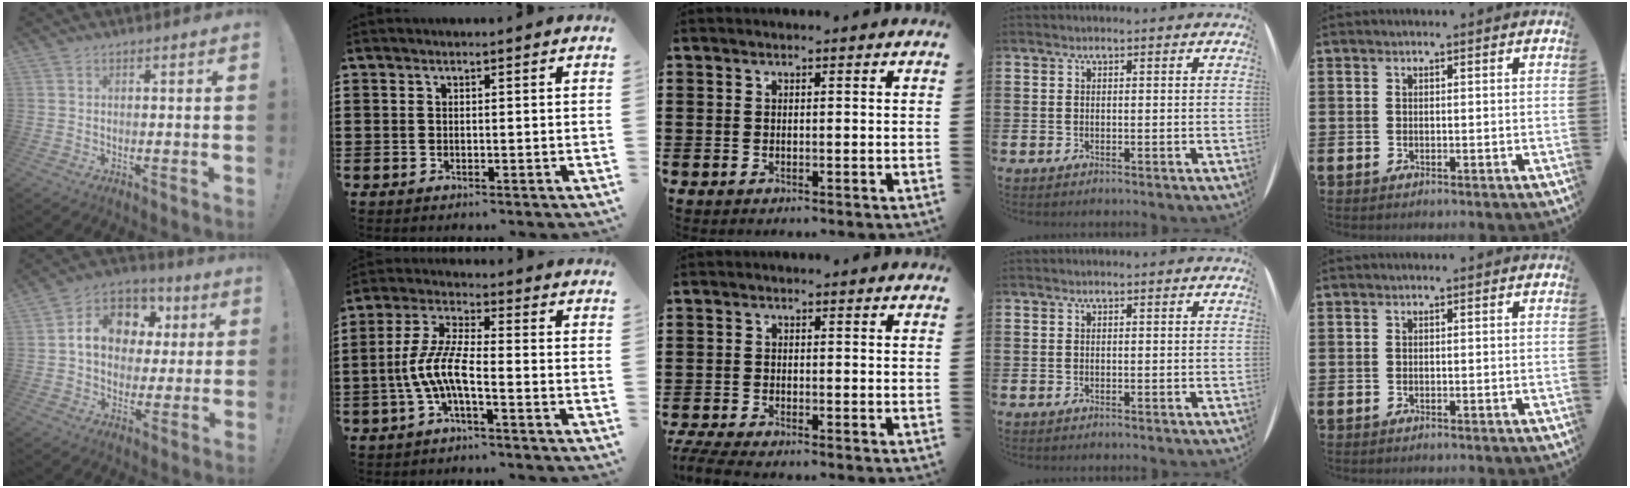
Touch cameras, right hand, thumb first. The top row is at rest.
{"thumb": {"total": 13.8, "force": [2.9, 11.1, 7.6], "torque": [-0.096, -0.007, 0.058]}, "index": {"total": 7.4, "force": [-2.7, 1.8, 6.6], "torque": [-0.163, -0.014, -0.059]}, "middle": {"total": 2.6, "force": [-2.4, 0.1, 1.0], "torque": [-0.032, -0.007, -0.052]}}